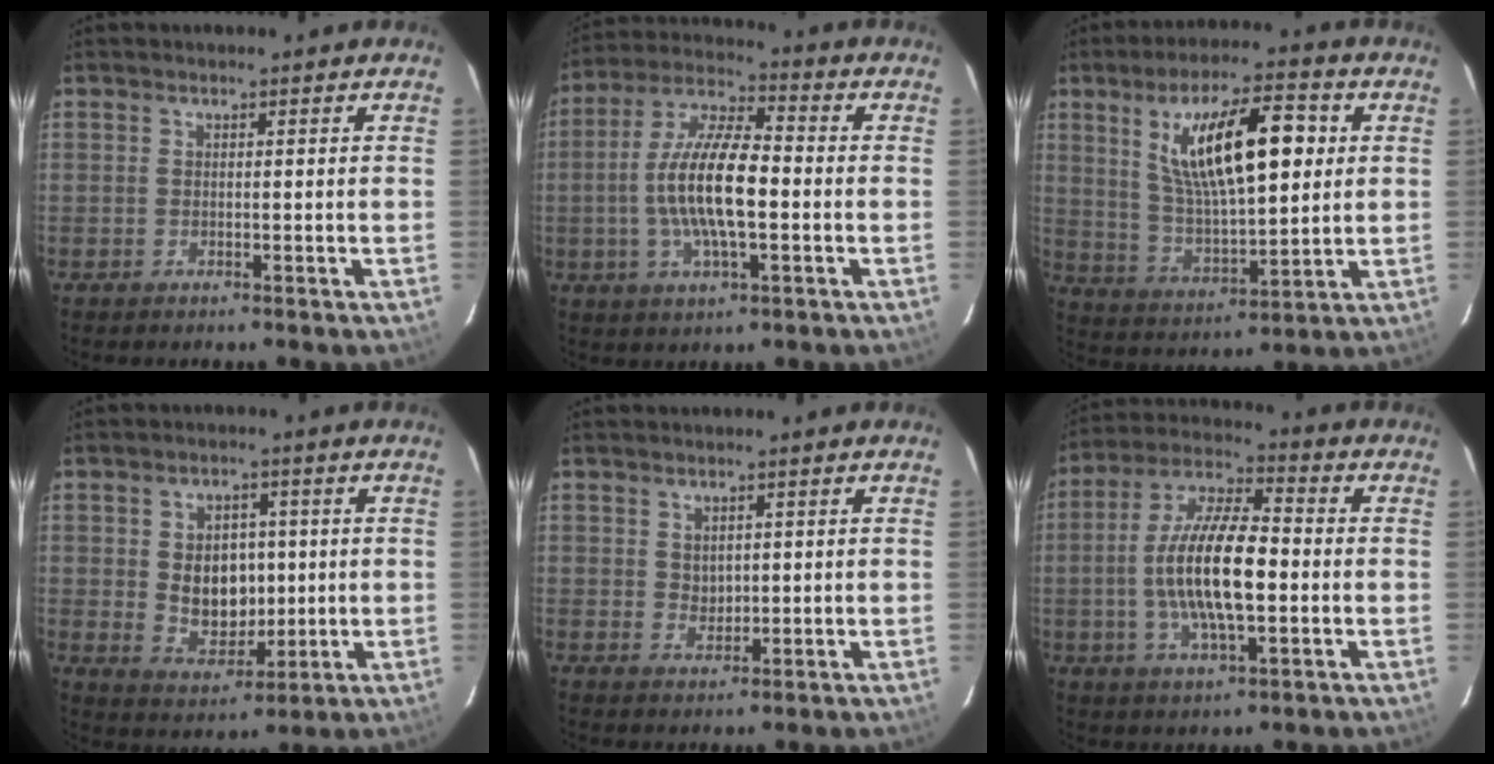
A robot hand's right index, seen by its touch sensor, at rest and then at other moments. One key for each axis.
{"total": 13.9, "fx": -1.9, "fy": 4.4, "fz": 13.0, "tx": -0.258, "ty": 0.004, "tz": -0.037}
{"total": 17.3, "fx": 5.2, "fy": 5.5, "fz": 15.5, "tx": -0.266, "ty": 0.014, "tz": 0.103}
{"total": 8.9, "fx": 0.4, "fy": 6.8, "fz": 5.7, "tx": -0.107, "ty": 0.002, "tz": 0.026}
{"total": 2.2, "fx": 0.8, "fy": 1.8, "fz": 0.7, "tx": -0.006, "ty": 0.001, "tz": 0.020}
{"total": 15.1, "fx": -1.8, "fy": 5.1, "fz": 14.2, "tx": -0.277, "ty": 0.004, "tz": -0.034}